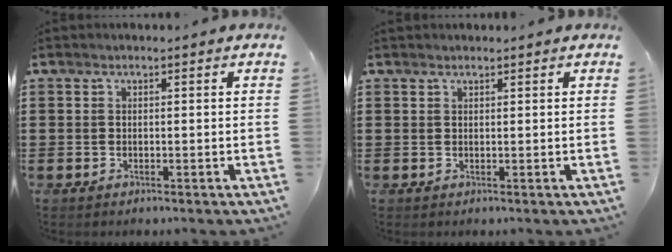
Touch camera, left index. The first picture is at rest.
{"total": 0.8, "force": [0.7, 0.2, 0.2], "torque": [-0.007, 0.000, 0.015]}